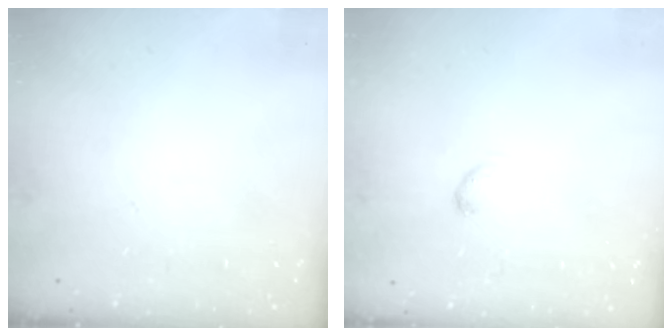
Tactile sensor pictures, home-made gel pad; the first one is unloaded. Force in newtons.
{"total": 2.7, "press": 2.7, "slide": 0.5}